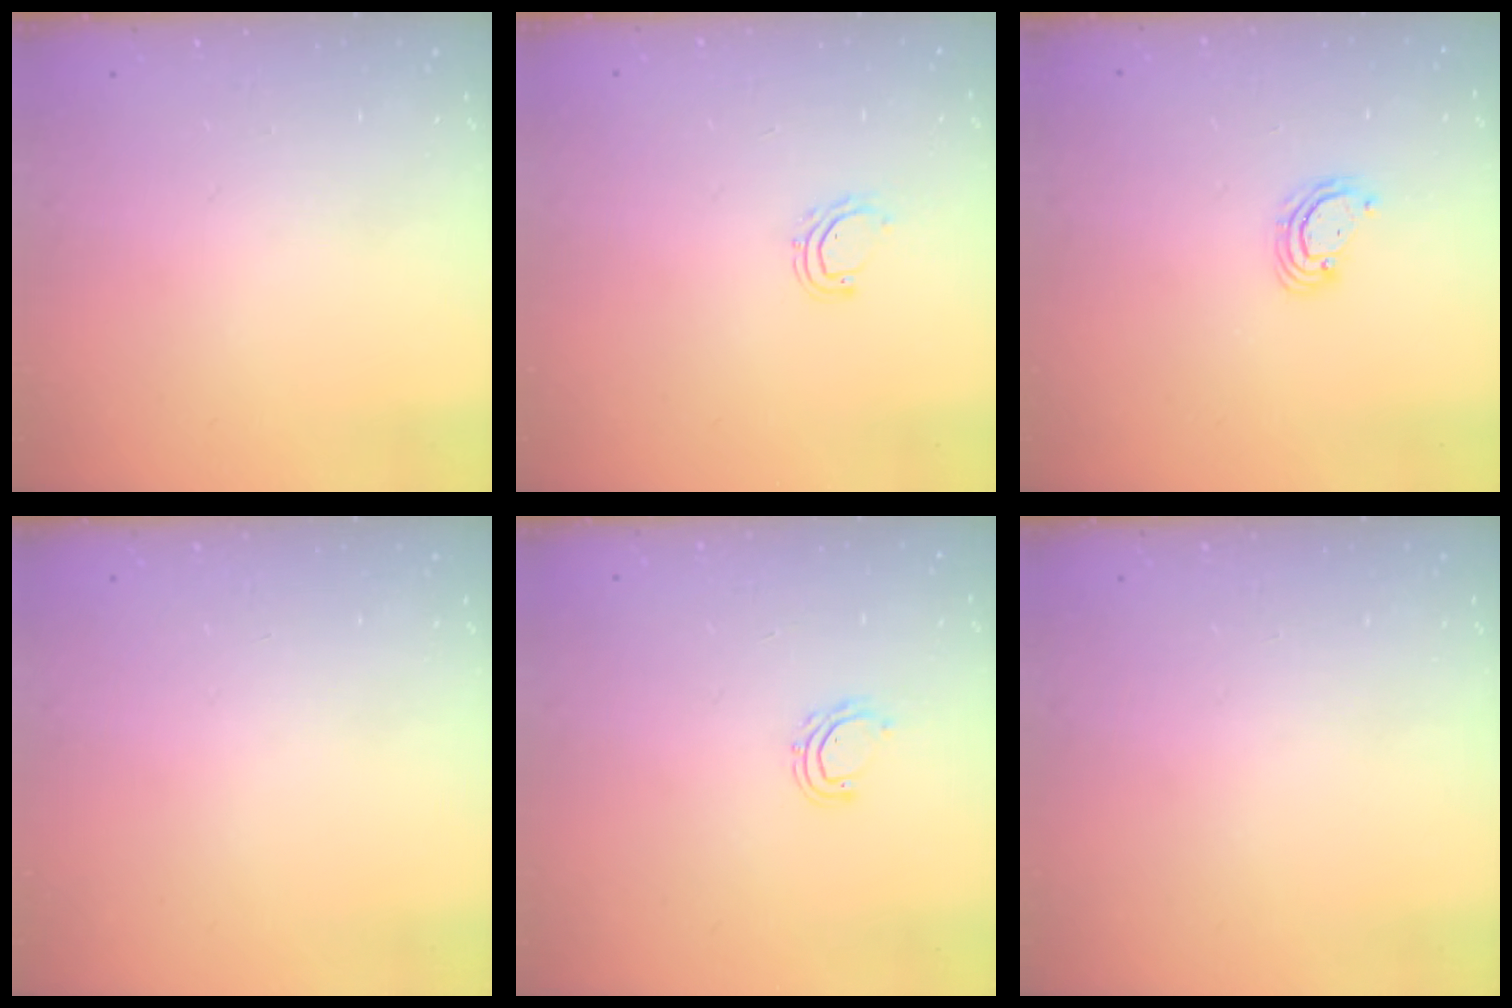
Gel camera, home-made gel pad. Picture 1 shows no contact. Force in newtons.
{"total": 4.4, "press": 4.2, "slide": 1.0}
{"total": 2.8, "press": 2.8, "slide": 0.3}
{"total": 0.0}
{"total": 5.0, "press": 4.8, "slide": 1.0}
{"total": 0.0}